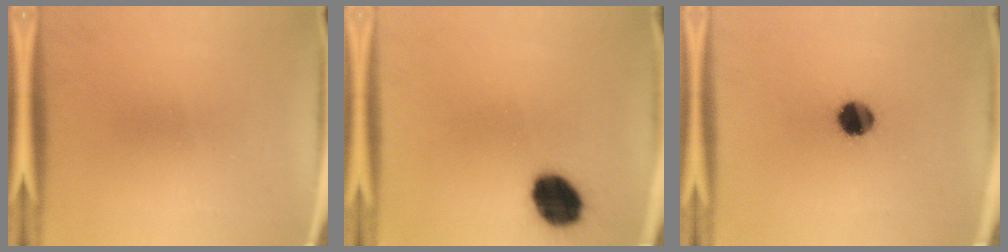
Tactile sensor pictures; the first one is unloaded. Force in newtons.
{"total": 11.1}
{"total": 7.9}